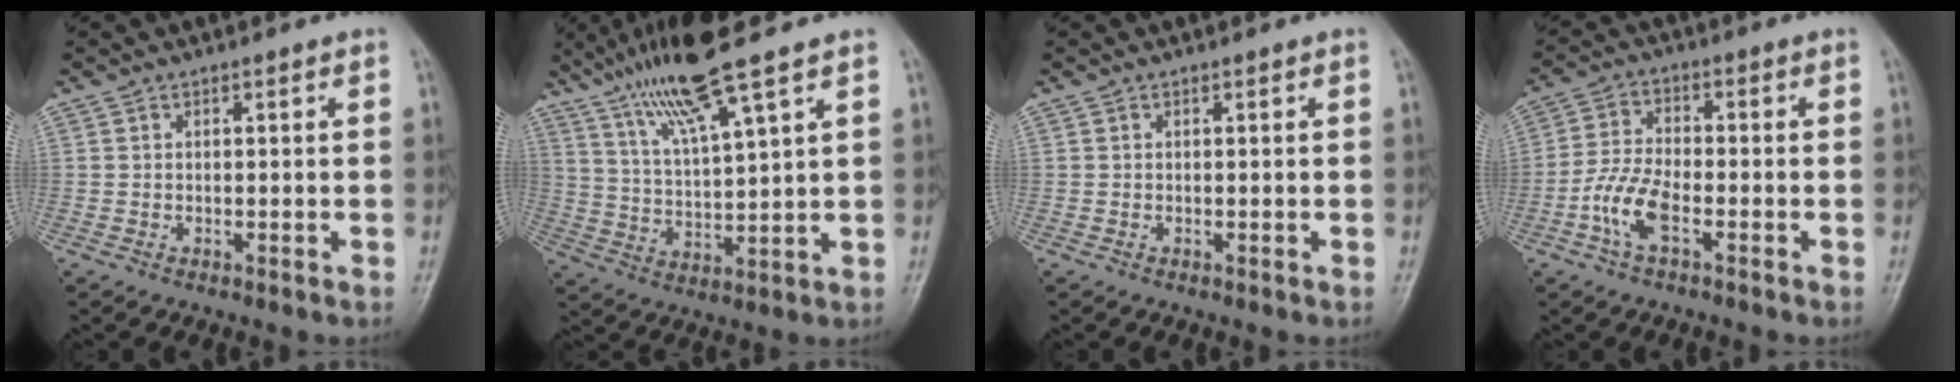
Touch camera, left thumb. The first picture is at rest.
{"total": 12.4, "force": [8.4, 0.9, 9.1], "torque": [-0.173, -0.032, 0.165]}
{"total": 0.0}
{"total": 7.3, "force": [-3.1, 3.2, 5.8], "torque": [-0.127, 0.018, -0.065]}